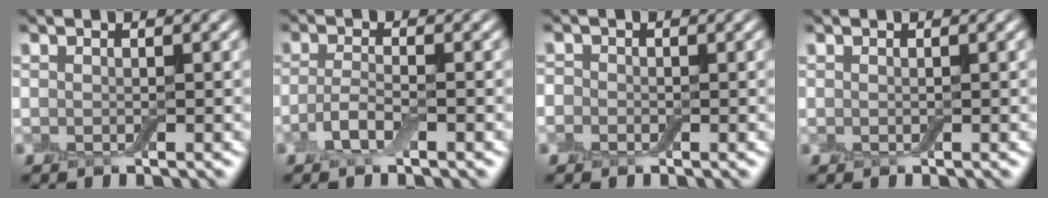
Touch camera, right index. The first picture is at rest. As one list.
[{"total": 2.2, "force": [-1.0, 0.6, 1.8], "torque": [-0.043, 0.005, -0.028]}, {"total": 0.9, "force": [-0.4, 0.8, 0.1], "torque": [0.004, 0.002, -0.016]}, {"total": 0.0}]